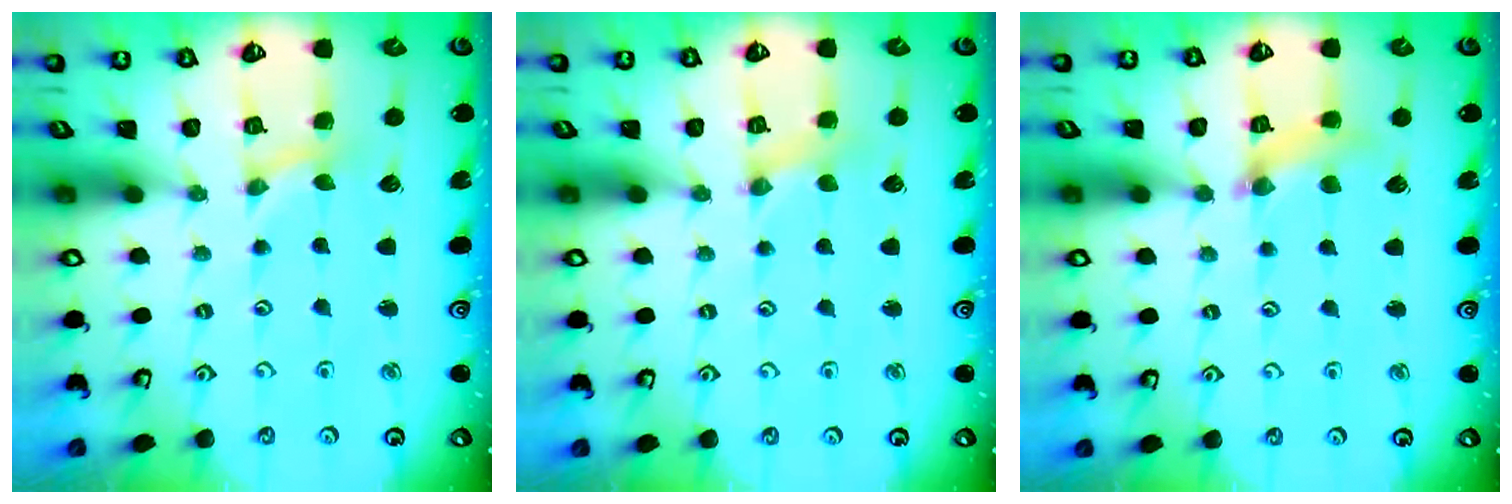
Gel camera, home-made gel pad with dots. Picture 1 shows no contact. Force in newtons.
{"total": 0.0}
{"total": 4.7, "press": 4.6, "slide": 0.5}